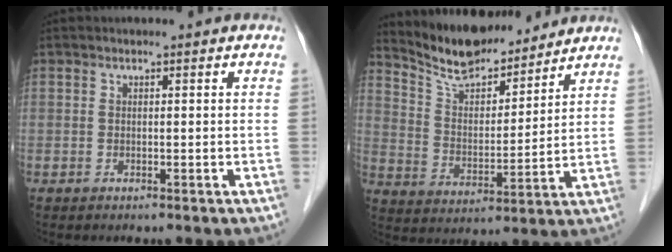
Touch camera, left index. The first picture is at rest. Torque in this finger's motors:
{"motor_torque": [1.02, -1.12, 0.16, 0.06]}